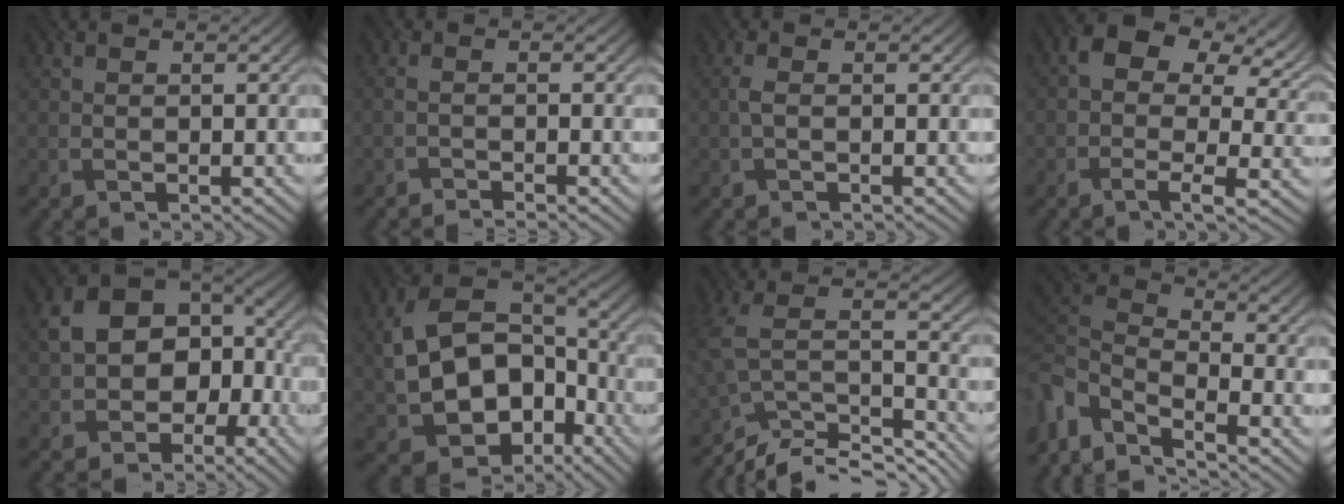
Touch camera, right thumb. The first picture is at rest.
{"total": 1.7, "force": [-1.2, 0.3, 1.1], "torque": [-0.008, 0.000, -0.032]}
{"total": 1.0, "force": [-0.1, 0.3, 1.0], "torque": [-0.025, 0.002, -0.004]}
{"total": 11.5, "force": [2.7, 6.2, 9.3], "torque": [-0.169, -0.004, 0.037]}
{"total": 11.8, "force": [-1.6, 8.8, 7.6], "torque": [-0.140, -0.014, -0.033]}
{"total": 13.4, "force": [-2.9, 9.7, 8.8], "torque": [-0.182, -0.019, -0.049]}
{"total": 9.8, "force": [-7.8, 3.3, 4.9], "torque": [-0.107, -0.001, -0.145]}
{"total": 6.8, "force": [-3.9, 2.6, 4.9], "torque": [-0.109, -0.006, -0.097]}